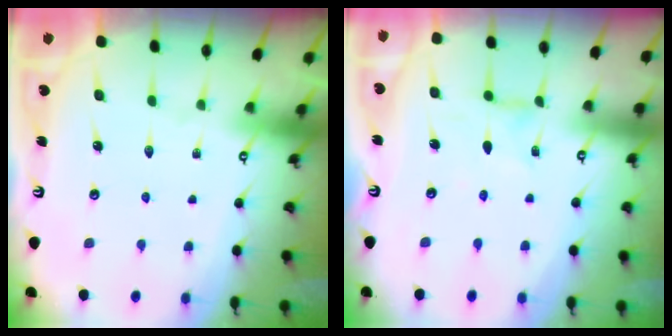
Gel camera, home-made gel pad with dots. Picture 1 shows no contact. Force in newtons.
{"total": 1.3, "press": 1.3, "slide": 0.3}